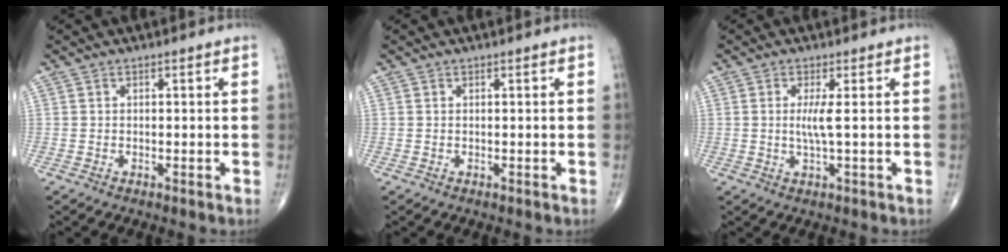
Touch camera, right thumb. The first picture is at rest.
{"total": 0.0}
{"total": 3.2, "force": [0.3, 0.0, 3.2], "torque": [-0.079, -0.010, 0.004]}